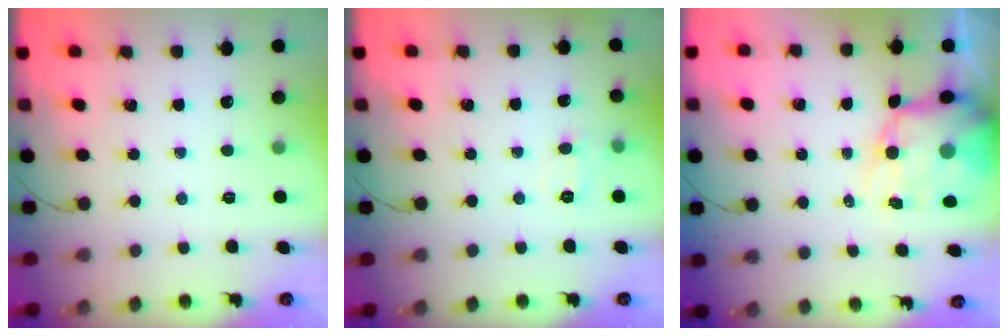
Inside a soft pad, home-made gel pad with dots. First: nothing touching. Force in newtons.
{"total": 6.0, "press": 5.9, "slide": 1.3}
{"total": 12.2, "press": 11.7, "slide": 3.5}